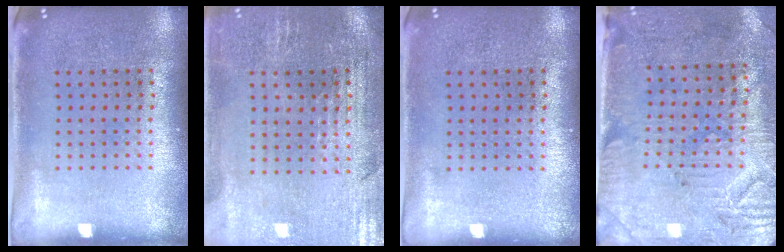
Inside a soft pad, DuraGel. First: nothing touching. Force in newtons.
{"total": 0.9, "press": 0.8, "slide": 0.4}
{"total": 0.0}
{"total": 3.1, "press": 2.7, "slide": 1.6}